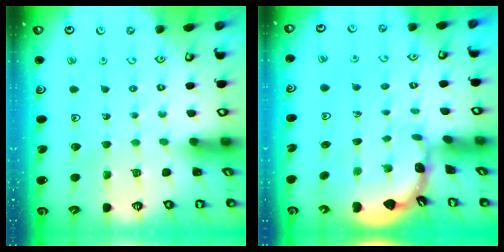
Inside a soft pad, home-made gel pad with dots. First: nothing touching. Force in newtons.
{"total": 1.8, "press": 1.8, "slide": 0.1}